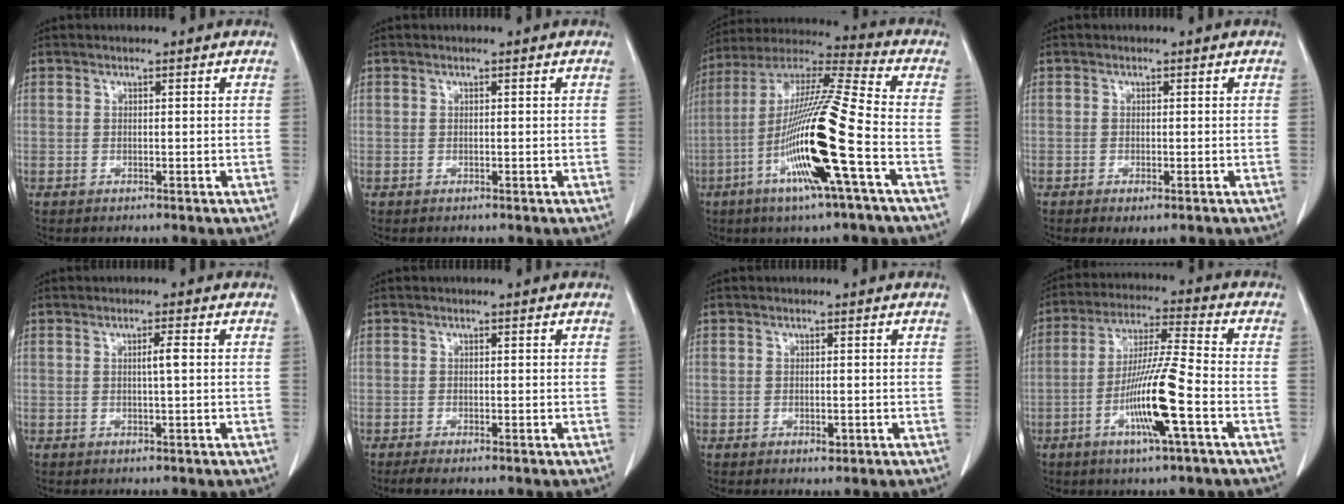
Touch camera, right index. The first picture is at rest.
{"total": 0.0}
{"total": 19.1, "force": [-5.9, -0.4, 18.1], "torque": [-0.364, -0.017, -0.122]}
{"total": 2.3, "force": [-1.4, 0.8, 1.6], "torque": [-0.021, -0.004, -0.015]}
{"total": 1.8, "force": [0.2, -0.1, 1.7], "torque": [-0.031, 0.001, 0.003]}
{"total": 1.3, "force": [-0.9, 0.1, 0.9], "torque": [-0.021, -0.005, -0.019]}
{"total": 1.5, "force": [-0.3, 0.8, 1.2], "torque": [-0.022, -0.001, 0.001]}
{"total": 13.3, "force": [-5.0, -0.2, 12.3], "torque": [-0.237, 0.000, -0.098]}